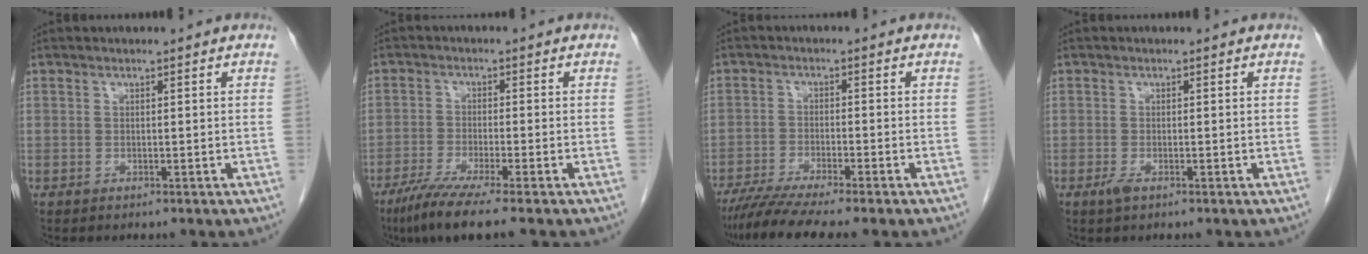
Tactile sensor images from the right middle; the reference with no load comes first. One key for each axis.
{"total": 7.3, "fx": -5.3, "fy": -0.5, "fz": 4.9, "tx": -0.084, "ty": -0.022, "tz": -0.094}
{"total": 7.8, "fx": -6.3, "fy": -0.4, "fz": 4.5, "tx": -0.067, "ty": -0.019, "tz": -0.103}
{"total": 1.4, "fx": -0.8, "fy": 0.4, "fz": 1.1, "tx": -0.024, "ty": -0.002, "tz": -0.013}